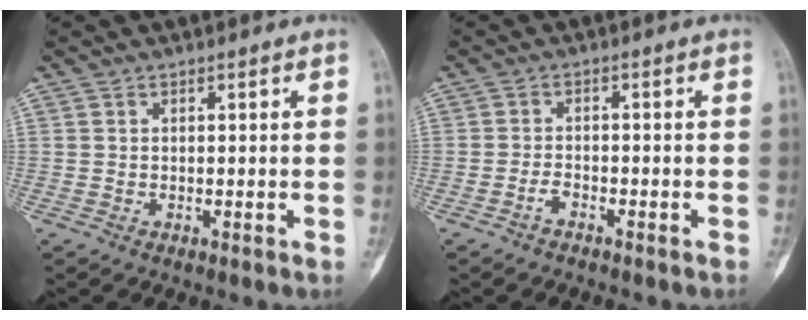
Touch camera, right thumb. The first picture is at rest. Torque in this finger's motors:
{"motor_torque": [-0.28, -0.01, 0.23, 0.18, -0.06]}